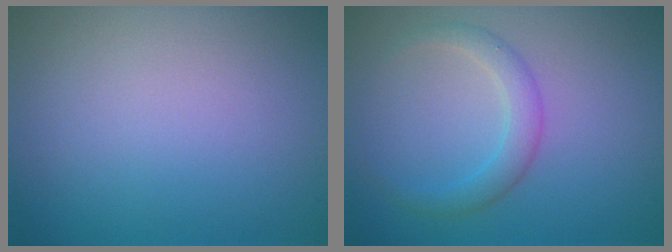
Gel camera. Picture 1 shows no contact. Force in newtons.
{"total": 2.2, "press": 2.2, "slide": 0.1}